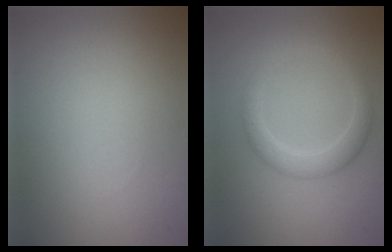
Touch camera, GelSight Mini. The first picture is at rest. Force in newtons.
{"total": 2.8, "press": 2.8, "slide": 0.3}